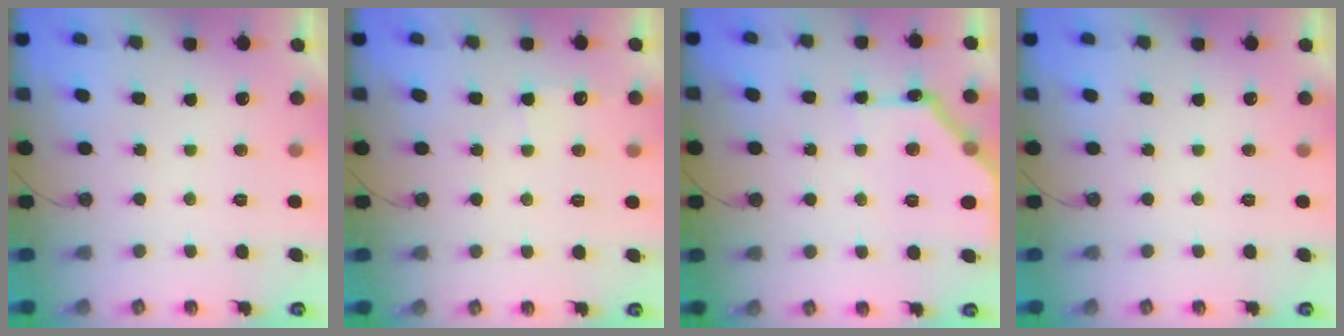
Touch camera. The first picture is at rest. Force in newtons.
{"total": 7.2, "press": 7.2, "slide": 0.8}
{"total": 15.7, "press": 15.7, "slide": 0.3}
{"total": 0.0}